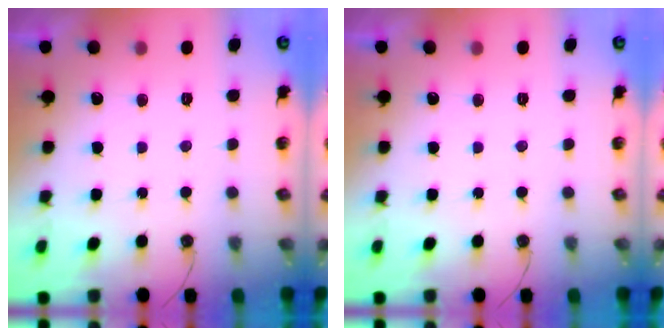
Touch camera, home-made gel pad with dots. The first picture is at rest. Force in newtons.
{"total": 0.0}